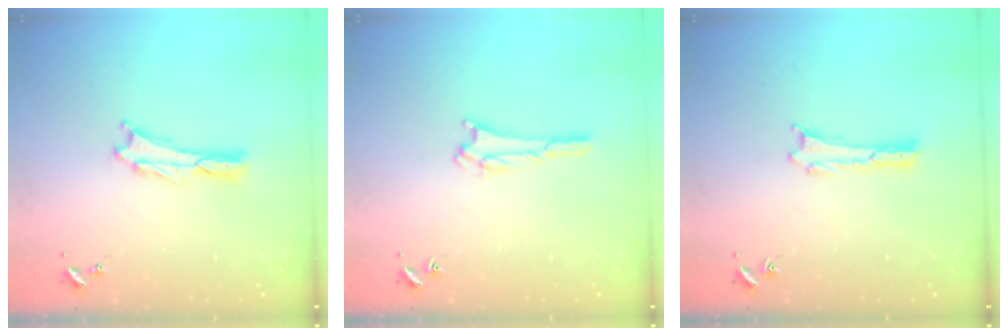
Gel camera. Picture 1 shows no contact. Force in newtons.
{"total": 1.8, "press": 1.8, "slide": 0.2}
{"total": 0.0}